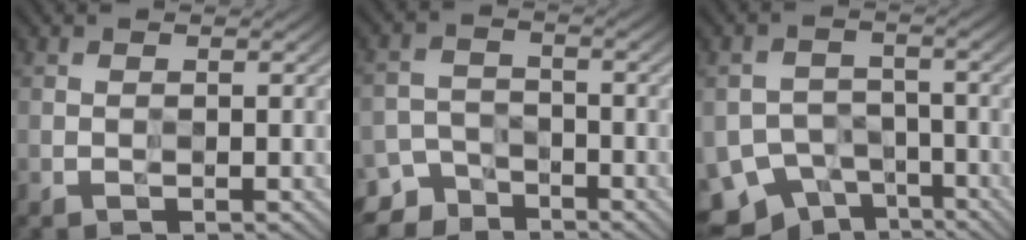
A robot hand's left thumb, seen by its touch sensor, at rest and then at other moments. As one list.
[{"total": 6.0, "force": [-4.8, 3.5, 1.1], "torque": [-0.018, -0.005, -0.091]}, {"total": 8.9, "force": [-6.3, 5.5, 3.0], "torque": [-0.056, -0.015, -0.104]}]